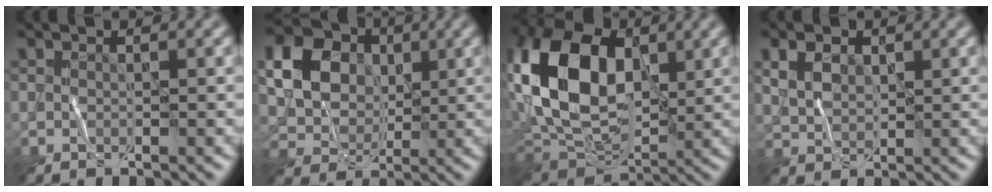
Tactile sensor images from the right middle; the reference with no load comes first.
{"total": 19.0, "force": [4.9, 16.4, 8.2], "torque": [-0.214, 0.035, 0.058]}
{"total": 13.7, "force": [2.2, 8.9, 10.1], "torque": [-0.217, 0.017, 0.031]}
{"total": 2.7, "force": [0.8, 2.0, 1.7], "torque": [-0.038, 0.001, 0.010]}